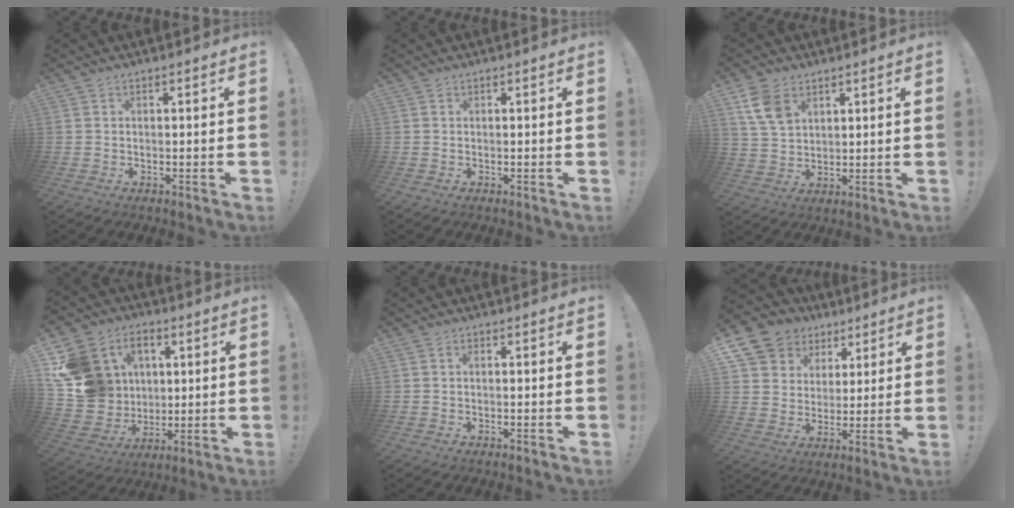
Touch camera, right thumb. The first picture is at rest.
{"total": 0.0}
{"total": 9.2, "force": [4.9, 6.0, 5.0], "torque": [-0.091, -0.015, 0.097]}
{"total": 15.9, "force": [3.8, 14.7, 4.9], "torque": [-0.077, -0.007, 0.103]}
{"total": 0.7, "force": [-0.3, 0.1, 0.6], "torque": [-0.012, 0.002, -0.006]}
{"total": 11.6, "force": [6.3, 9.2, 3.2], "torque": [-0.047, -0.046, 0.126]}